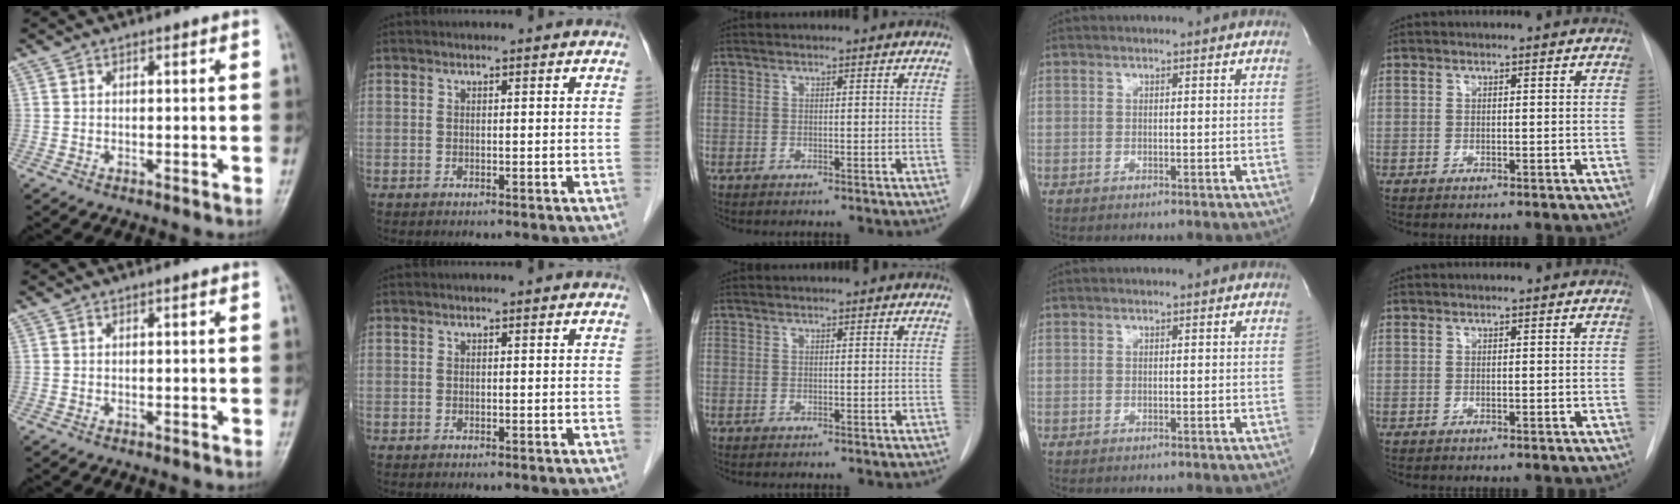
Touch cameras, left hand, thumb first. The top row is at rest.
{}